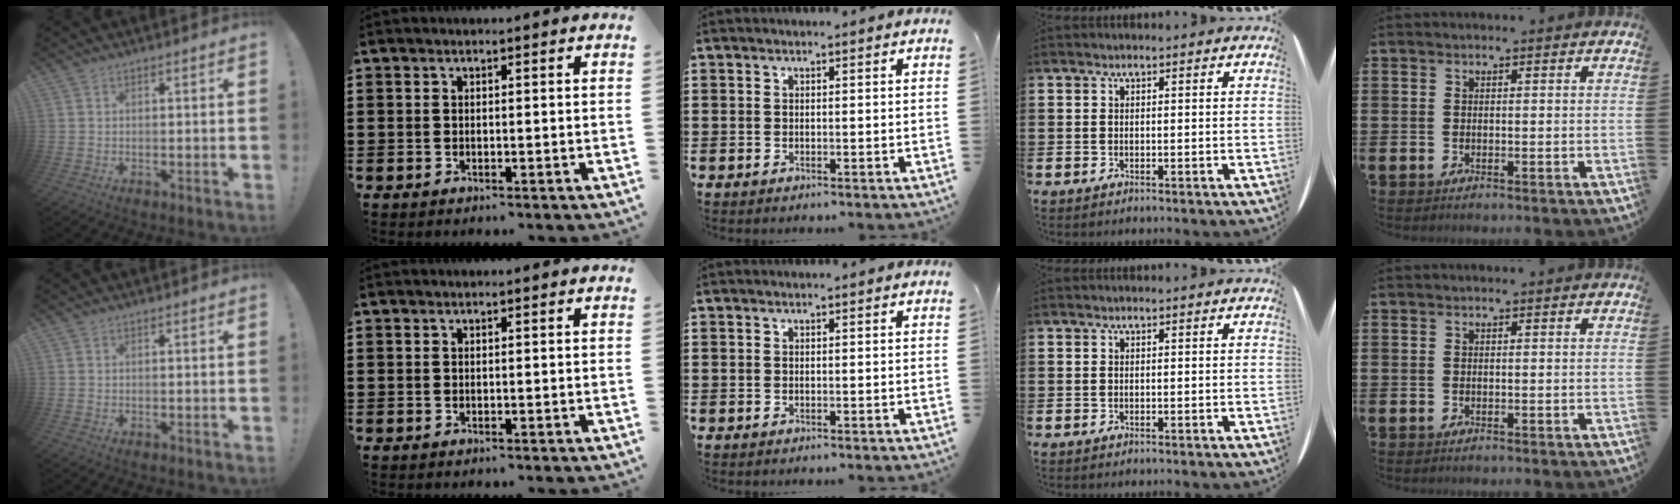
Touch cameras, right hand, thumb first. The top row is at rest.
{}